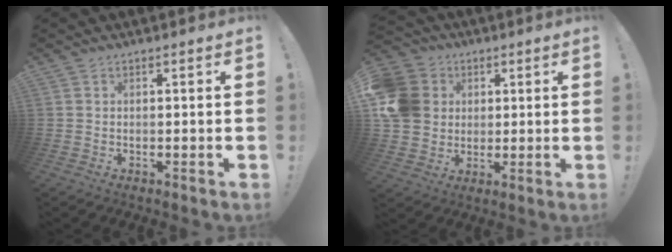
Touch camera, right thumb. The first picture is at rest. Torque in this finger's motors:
{"motor_torque": [0.21, 0.30, 0.46, 0.42, 0.40]}